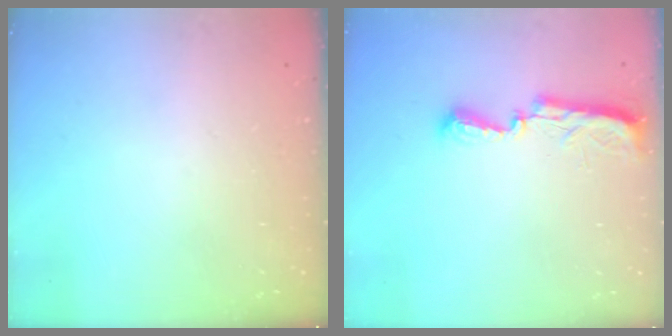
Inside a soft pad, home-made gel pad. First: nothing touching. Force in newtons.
{"total": 7.7, "press": 7.6, "slide": 0.7}